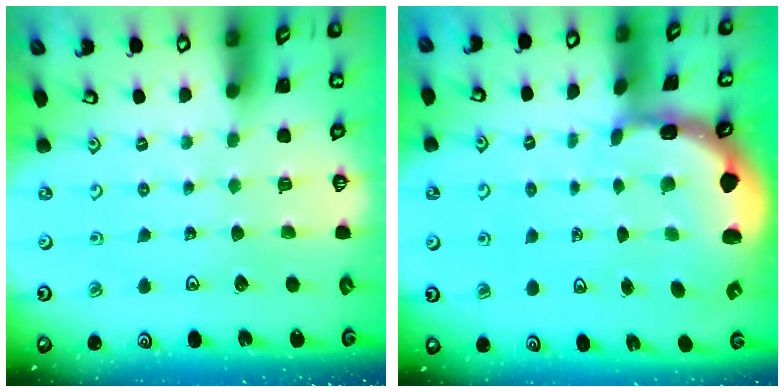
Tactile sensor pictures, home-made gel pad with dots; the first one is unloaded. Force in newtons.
{"total": 2.2, "press": 2.0, "slide": 1.0}